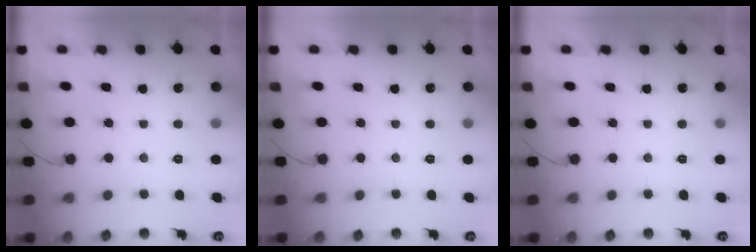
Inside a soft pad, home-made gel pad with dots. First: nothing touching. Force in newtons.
{"total": 0.0}
{"total": 1.8, "press": 1.8, "slide": 0.1}